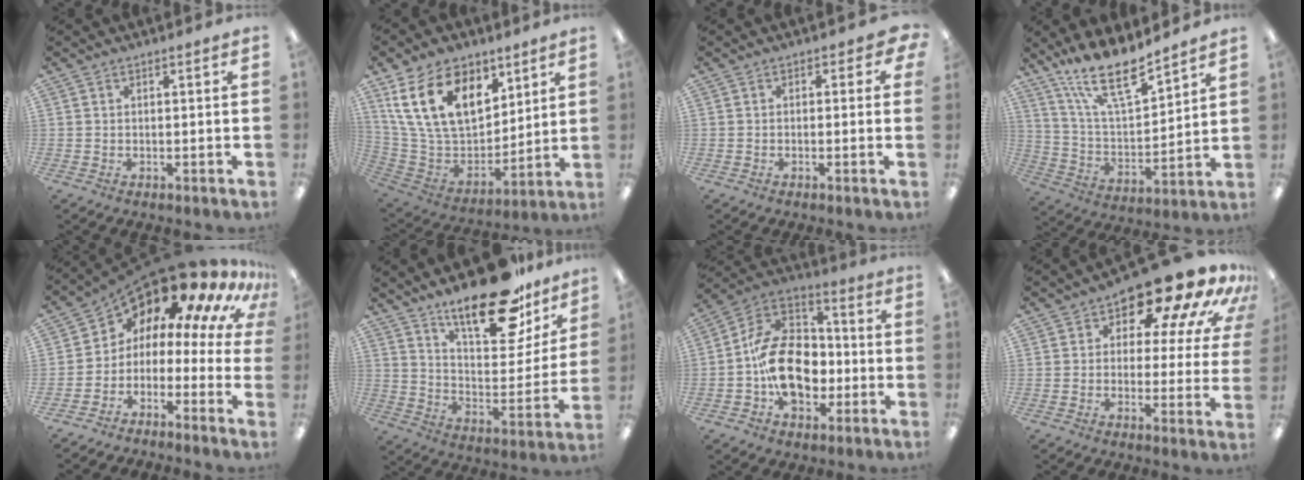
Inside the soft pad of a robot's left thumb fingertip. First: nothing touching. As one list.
[{"total": 21.1, "force": [10.6, 12.9, 12.9], "torque": [-0.264, -0.033, 0.195]}, {"total": 1.8, "force": [-0.5, 1.1, 1.3], "torque": [-0.015, 0.004, -0.012]}, {"total": 16.4, "force": [13.3, 3.8, 8.8], "torque": [-0.173, -0.086, 0.233]}, {"total": 12.9, "force": [10.0, 4.6, 6.8], "torque": [-0.107, -0.098, 0.156]}, {"total": 22.7, "force": [16.8, 8.4, 12.8], "torque": [-0.185, -0.108, 0.280]}, {"total": 16.6, "force": [-2.6, 12.1, 11.1], "torque": [-0.234, 0.031, -0.046]}, {"total": 14.1, "force": [10.0, 5.5, 8.3], "torque": [-0.134, -0.071, 0.167]}]